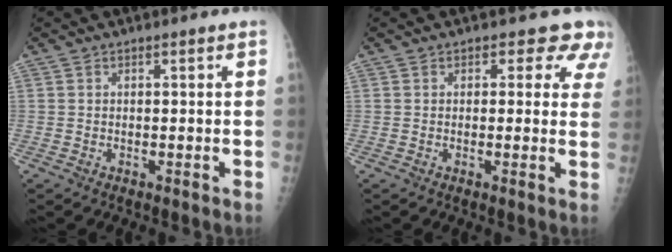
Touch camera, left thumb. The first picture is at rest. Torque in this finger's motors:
{"motor_torque": [-0.14, 0.20, -0.12, -0.04, 0.05]}